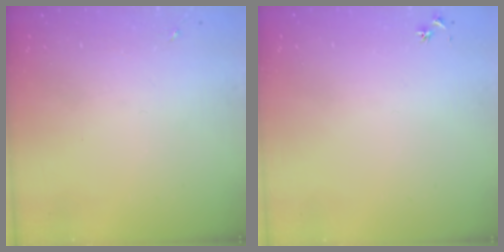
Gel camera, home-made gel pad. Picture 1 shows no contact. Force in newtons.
{"total": 2.5, "press": 2.5, "slide": 0.3}